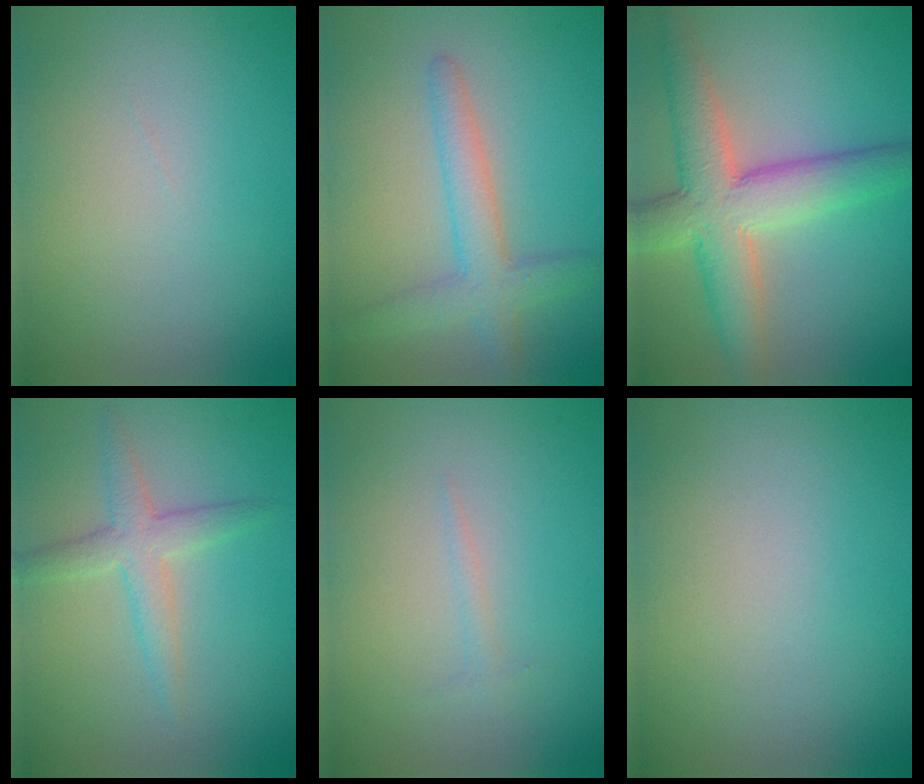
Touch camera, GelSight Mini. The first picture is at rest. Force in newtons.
{"total": 3.7, "press": 3.7, "slide": 0.3}
{"total": 7.4, "press": 7.4, "slide": 0.7}
{"total": 2.8, "press": 2.8, "slide": 0.1}
{"total": 0.7, "press": 0.7, "slide": 0.0}
{"total": 0.0}